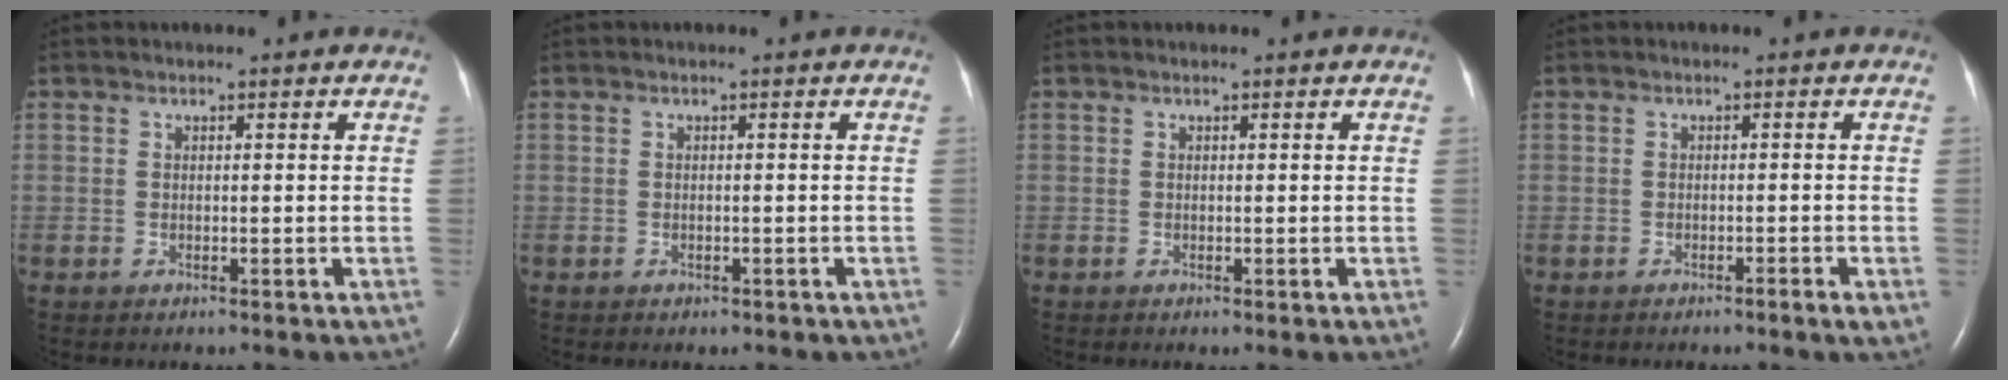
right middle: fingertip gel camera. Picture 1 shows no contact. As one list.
[{"total": 0.6, "force": [-0.3, 0.4, 0.2], "torque": [-0.005, 0.001, -0.001]}, {"total": 0.0}, {"total": 1.3, "force": [-0.7, -0.2, 1.0], "torque": [-0.017, -0.001, -0.011]}]